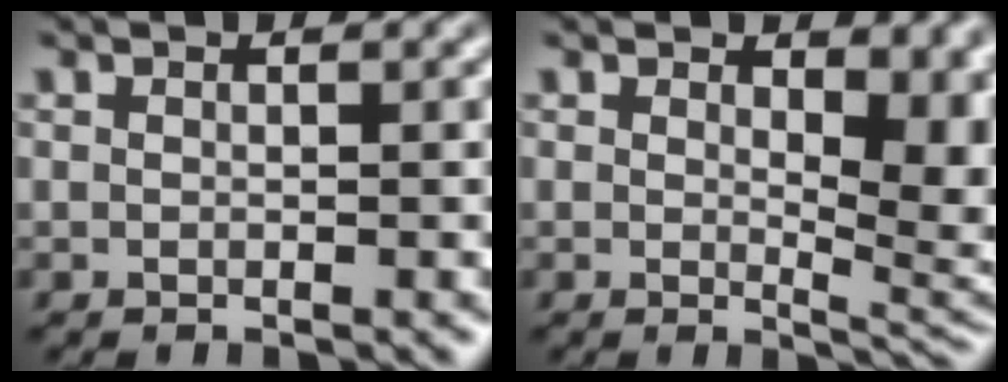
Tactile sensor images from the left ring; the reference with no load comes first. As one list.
[{"total": 6.2, "force": [1.2, 3.1, 5.3], "torque": [-0.057, -0.015, 0.032]}]